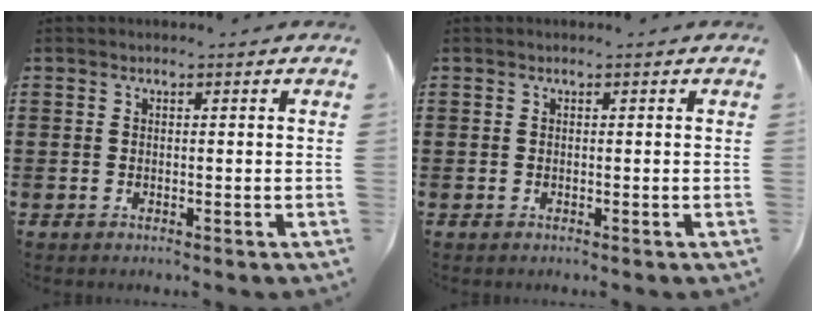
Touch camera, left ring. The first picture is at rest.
{"total": 0.0}